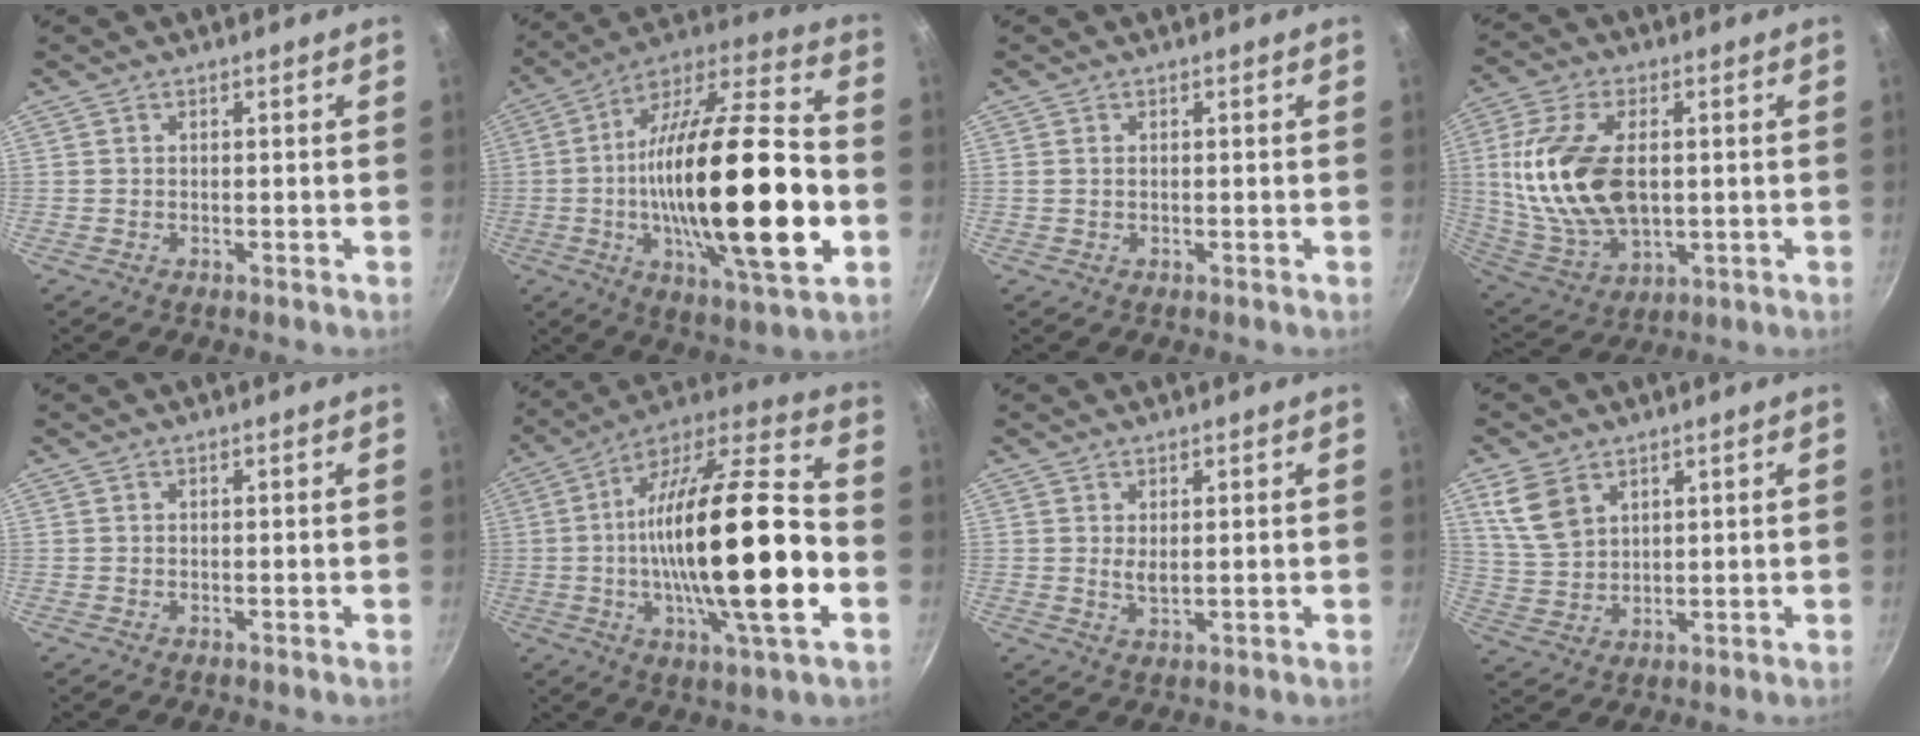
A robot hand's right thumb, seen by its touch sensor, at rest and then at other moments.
{"total": 31.8, "force": [-4.5, 9.9, 29.8], "torque": [-0.502, 0.013, -0.075]}
{"total": 0.7, "force": [0.2, 0.4, 0.5], "torque": [-0.009, 0.001, 0.002]}
{"total": 19.0, "force": [1.7, 11.1, 15.3], "torque": [-0.292, -0.006, 0.041]}
{"total": 0.0}
{"total": 27.4, "force": [-3.7, 7.8, 26.0], "torque": [-0.432, 0.020, -0.067]}
{"total": 2.2, "force": [0.6, 1.0, 1.8], "torque": [-0.031, -0.010, 0.014]}
{"total": 7.8, "force": [4.1, 5.2, 4.2], "torque": [-0.068, -0.014, 0.093]}